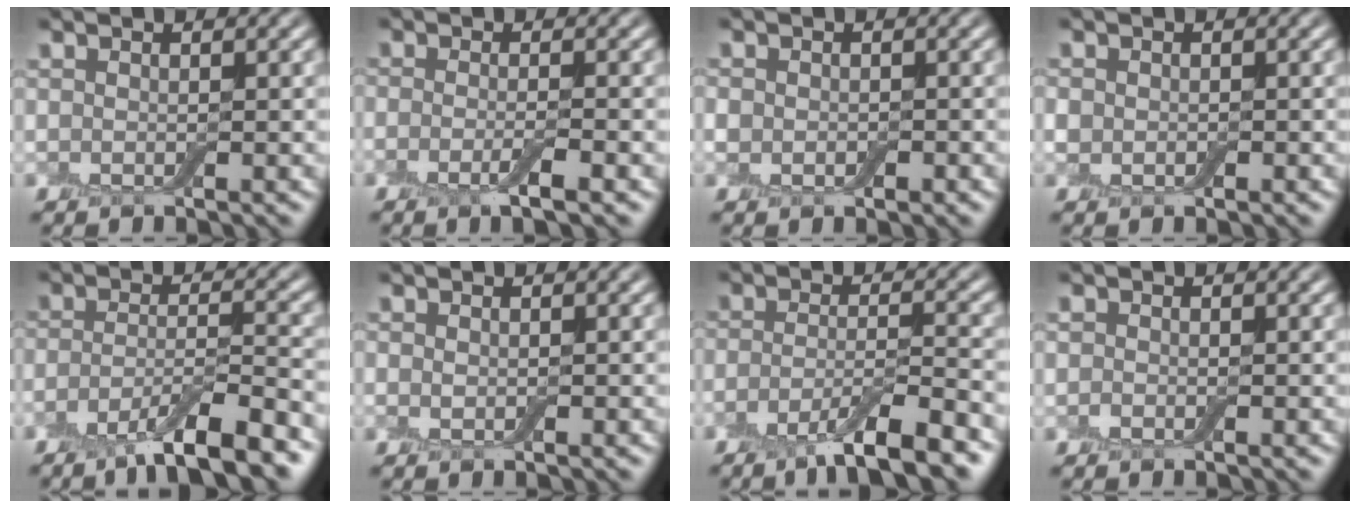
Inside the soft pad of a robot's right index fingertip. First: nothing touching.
{"total": 2.3, "force": [-1.0, 0.5, 2.0], "torque": [-0.036, -0.005, -0.022]}
{"total": 2.0, "force": [-0.3, 1.7, 1.1], "torque": [-0.015, -0.004, -0.009]}
{"total": 1.5, "force": [-0.2, 1.3, 0.7], "torque": [-0.011, 0.000, -0.009]}
{"total": 7.2, "force": [-4.8, 1.6, 5.2], "torque": [-0.079, 0.000, -0.089]}
{"total": 0.8, "force": [0.0, 0.6, 0.5], "torque": [-0.012, 0.000, -0.002]}
{"total": 6.5, "force": [-4.2, 1.3, 4.8], "torque": [-0.074, 0.001, -0.079]}
{"total": 0.6, "force": [-0.2, 0.5, 0.3], "torque": [-0.004, -0.001, -0.007]}